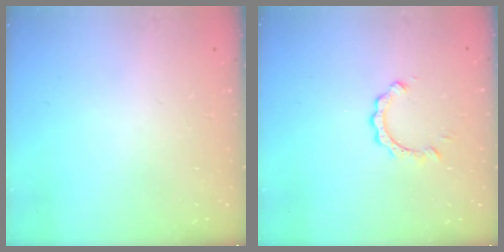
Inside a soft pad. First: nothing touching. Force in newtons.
{"total": 2.8, "press": 2.8, "slide": 0.2}